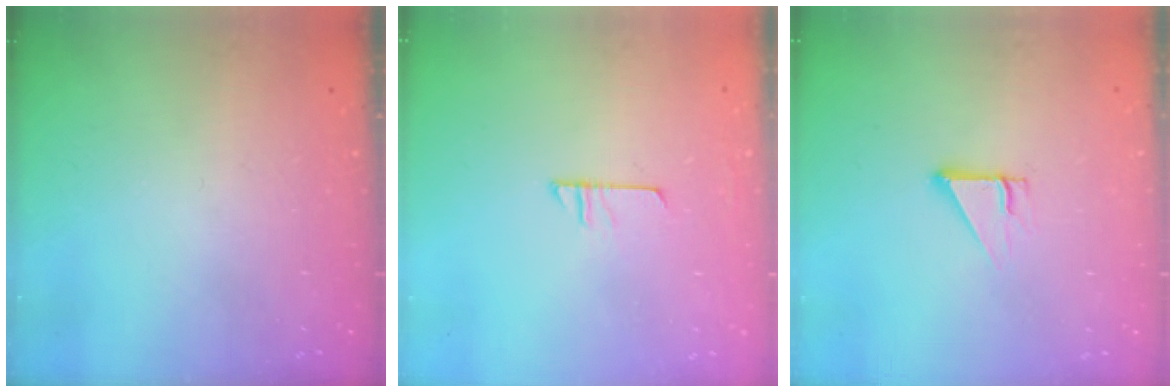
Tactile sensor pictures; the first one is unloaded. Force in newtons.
{"total": 6.4, "press": 6.4, "slide": 0.3}
{"total": 2.7, "press": 2.7, "slide": 0.1}